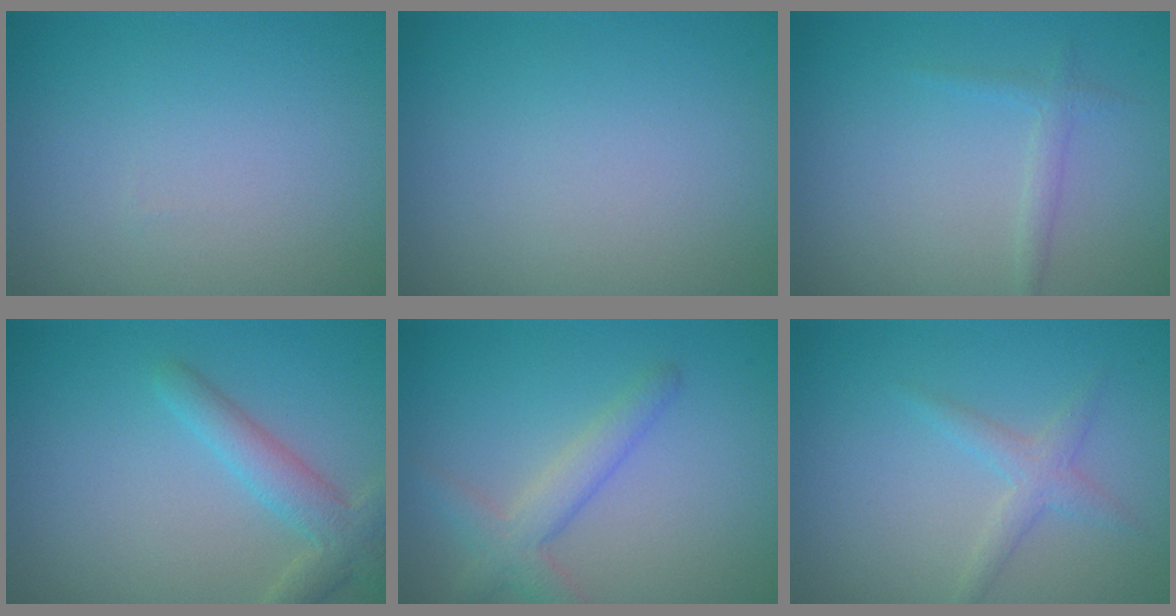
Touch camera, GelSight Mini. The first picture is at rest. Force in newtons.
{"total": 0.0}
{"total": 1.2, "press": 1.2, "slide": 0.1}
{"total": 3.3, "press": 3.3, "slide": 0.2}
{"total": 2.9, "press": 2.9, "slide": 0.2}
{"total": 1.9, "press": 1.9, "slide": 0.0}